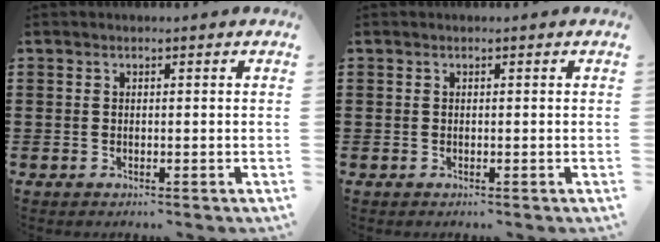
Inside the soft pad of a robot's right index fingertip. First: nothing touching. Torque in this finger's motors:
{"motor_torque": [0.00, 0.00, 0.00, -0.01]}